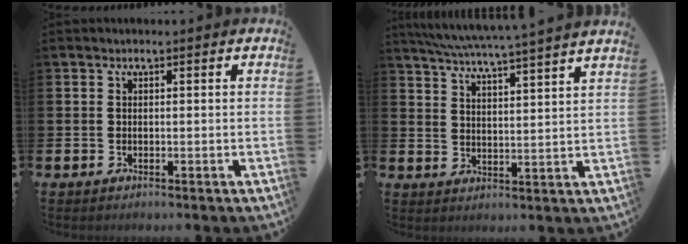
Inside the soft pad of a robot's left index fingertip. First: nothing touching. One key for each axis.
{"total": 5.8, "fx": 5.5, "fy": -0.8, "fz": 1.6, "tx": -0.052, "ty": -0.037, "tz": 0.095}